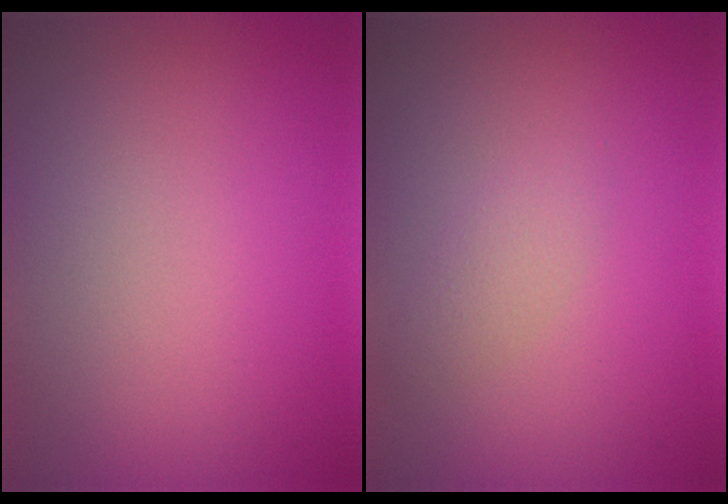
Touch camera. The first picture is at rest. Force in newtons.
{"total": 1.4, "press": 1.4, "slide": 0.0}